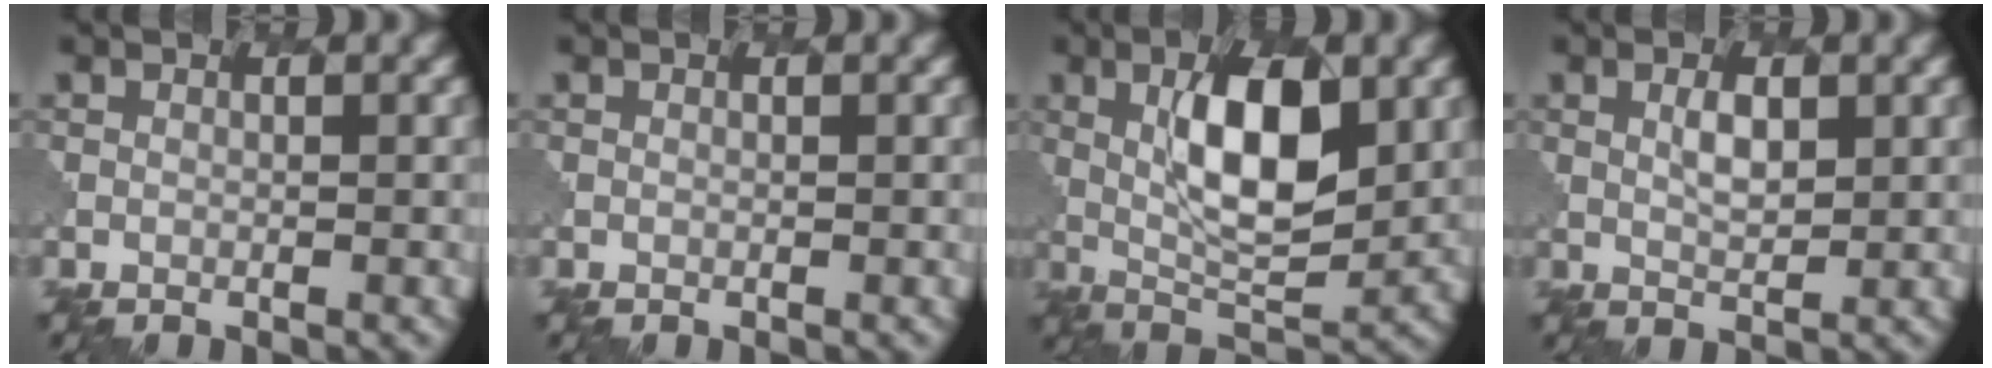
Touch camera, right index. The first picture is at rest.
{"total": 0.0}
{"total": 8.0, "force": [1.7, 3.1, 7.2], "torque": [-0.120, -0.001, 0.030]}
{"total": 2.0, "force": [0.8, 0.8, 1.6], "torque": [-0.034, 0.001, 0.017]}